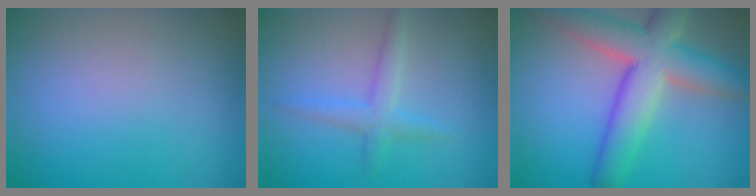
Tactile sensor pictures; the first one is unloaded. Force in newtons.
{"total": 2.2, "press": 2.2, "slide": 0.1}
{"total": 8.5, "press": 8.5, "slide": 0.6}